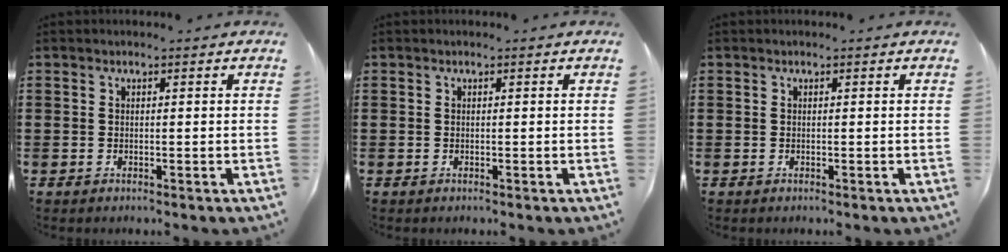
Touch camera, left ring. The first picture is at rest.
{"total": 0.0}
{"total": 0.0}